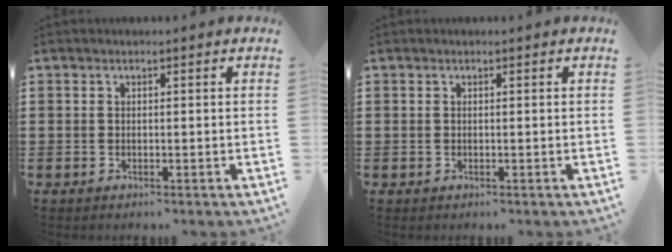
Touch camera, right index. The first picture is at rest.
{"total": 0.0}